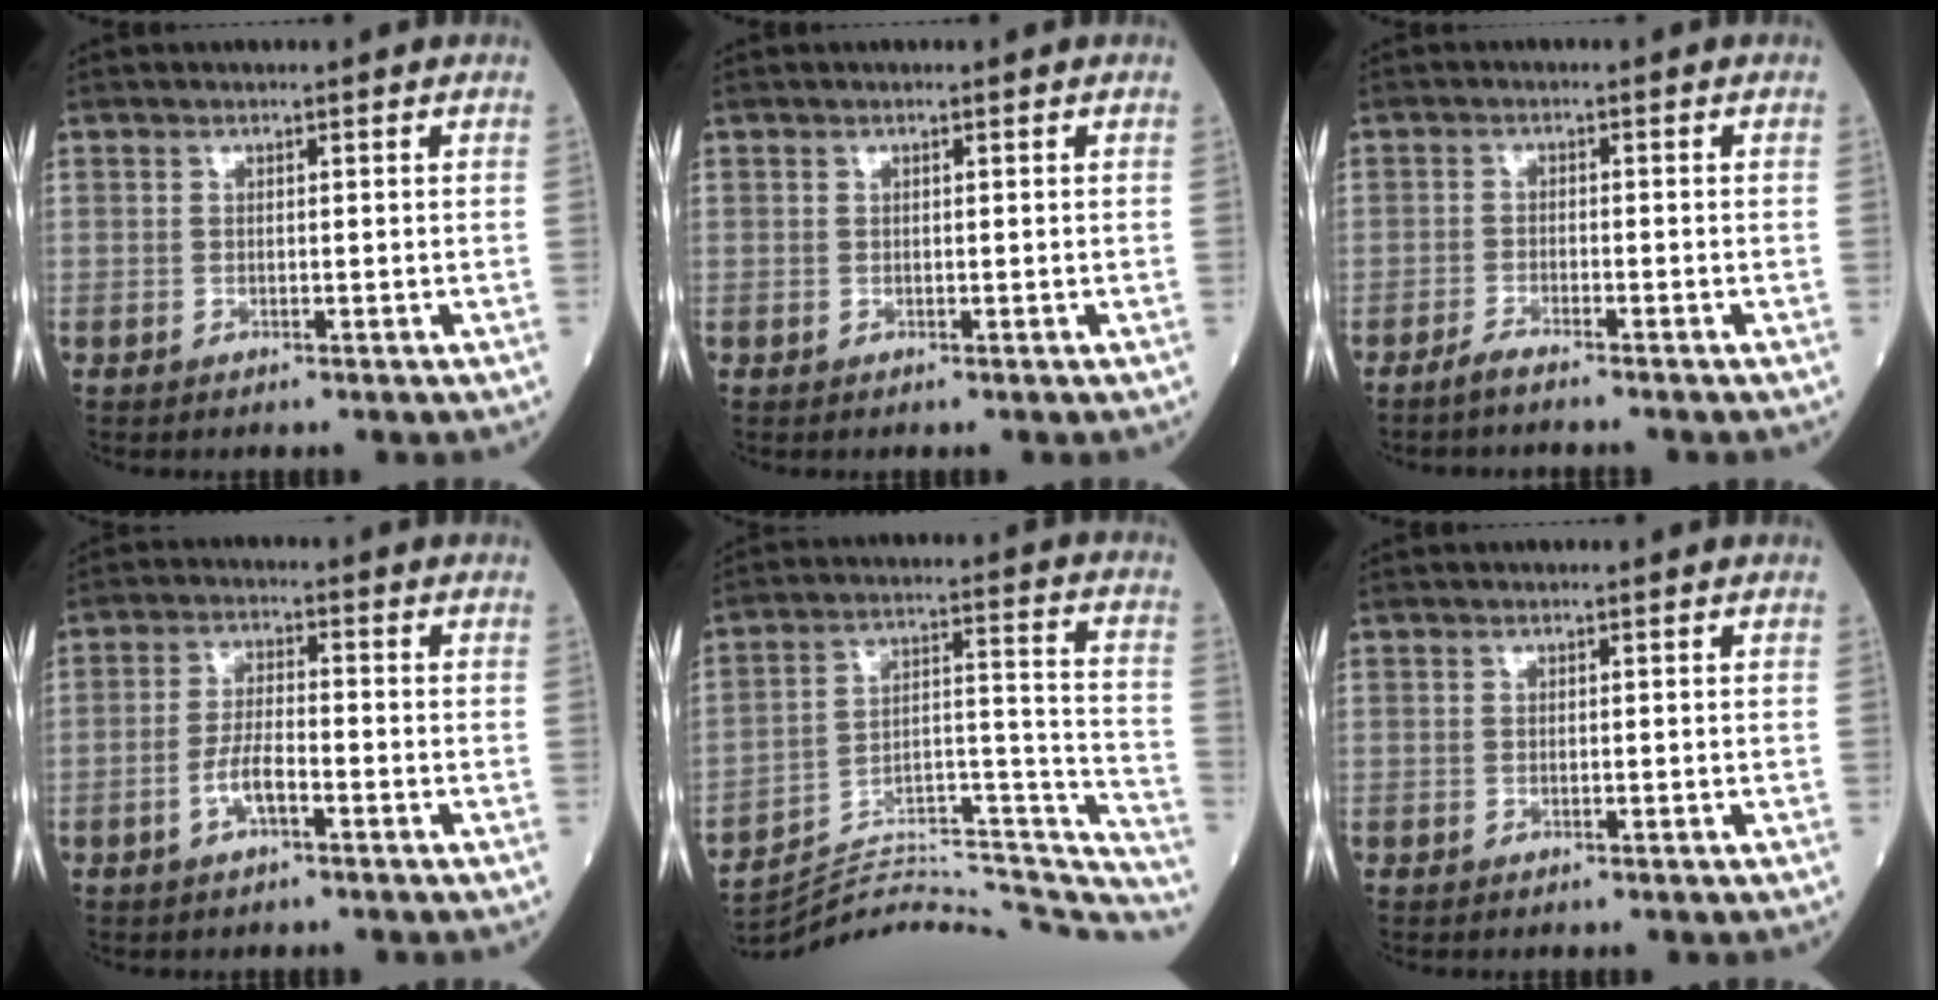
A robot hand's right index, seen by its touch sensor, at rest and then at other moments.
{"total": 0.0}
{"total": 2.3, "force": [-2.1, -0.2, 1.0], "torque": [-0.029, -0.004, -0.041]}
{"total": 4.5, "force": [-1.9, 1.4, 3.8], "torque": [-0.075, 0.007, -0.038]}
{"total": 27.4, "force": [-26.5, 3.6, 6.0], "torque": [-0.066, 0.035, -0.378]}
{"total": 0.0}